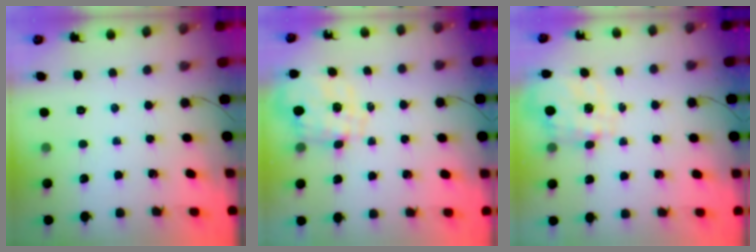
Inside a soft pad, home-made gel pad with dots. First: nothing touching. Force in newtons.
{"total": 1.7, "press": 1.6, "slide": 0.6}
{"total": 3.4, "press": 3.2, "slide": 1.1}